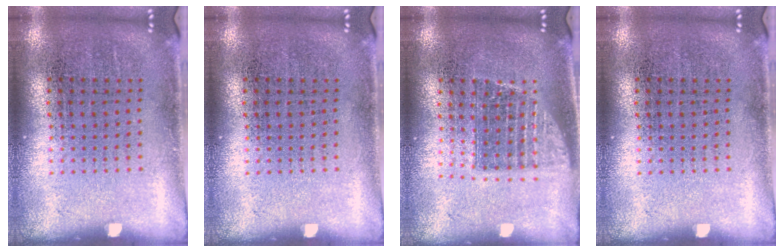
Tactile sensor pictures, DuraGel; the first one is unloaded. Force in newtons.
{"total": 0.0}
{"total": 1.3, "press": 1.1, "slide": 0.7}
{"total": 0.0}